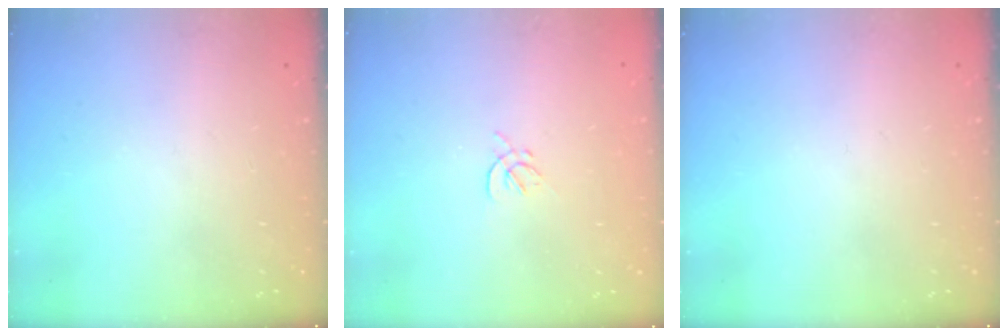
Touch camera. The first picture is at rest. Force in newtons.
{"total": 1.7, "press": 1.6, "slide": 0.6}
{"total": 0.0}